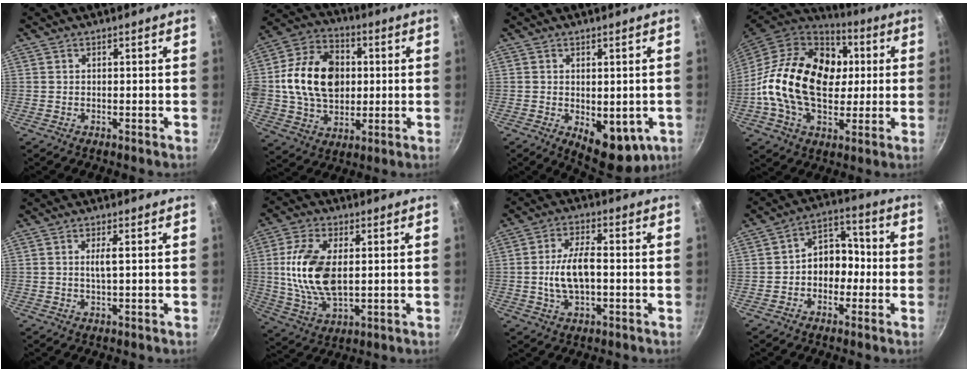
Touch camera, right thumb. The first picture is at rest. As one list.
[{"total": 18.5, "force": [1.5, 13.9, 12.2], "torque": [-0.187, 0.017, 0.021]}, {"total": 10.9, "force": [-2.5, 6.1, 8.7], "torque": [-0.089, -0.014, -0.017]}, {"total": 25.4, "force": [1.4, 17.5, 18.4], "torque": [-0.288, 0.022, 0.016]}, {"total": 2.4, "force": [0.4, 0.1, 2.3], "torque": [-0.050, -0.001, 0.009]}, {"total": 14.4, "force": [1.5, 7.8, 12.0], "torque": [-0.229, -0.002, 0.032]}, {"total": 8.6, "force": [-0.8, 4.0, 7.6], "torque": [-0.141, 0.020, -0.016]}, {"total": 8.8, "force": [-1.4, 6.8, 5.3], "torque": [-0.023, 0.038, -0.034]}]